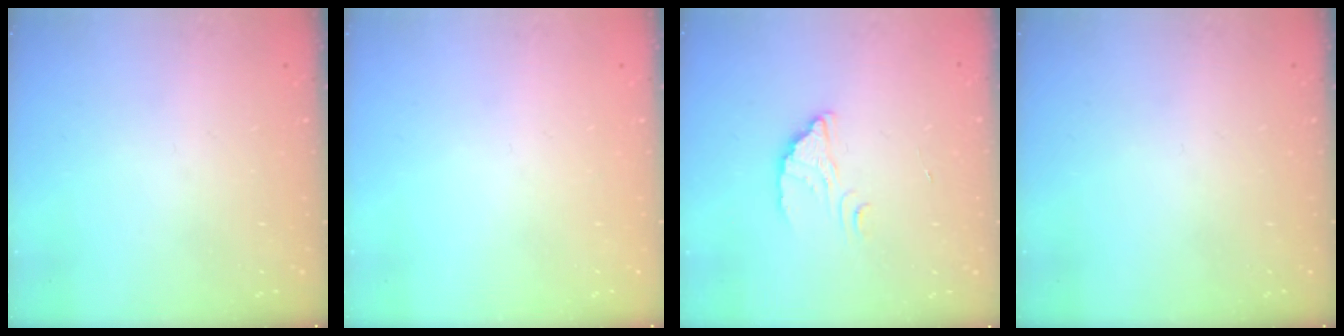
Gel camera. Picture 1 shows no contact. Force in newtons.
{"total": 0.0}
{"total": 2.3, "press": 2.3, "slide": 0.2}
{"total": 0.0}